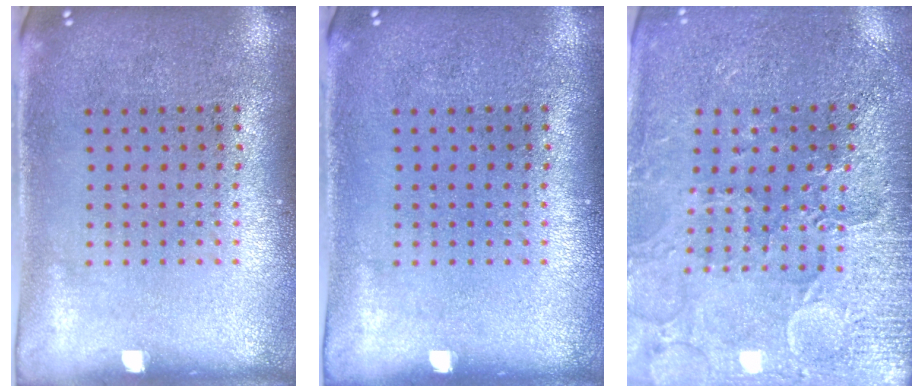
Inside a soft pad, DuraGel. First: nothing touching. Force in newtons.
{"total": 0.0}
{"total": 3.2, "press": 3.2, "slide": 0.3}